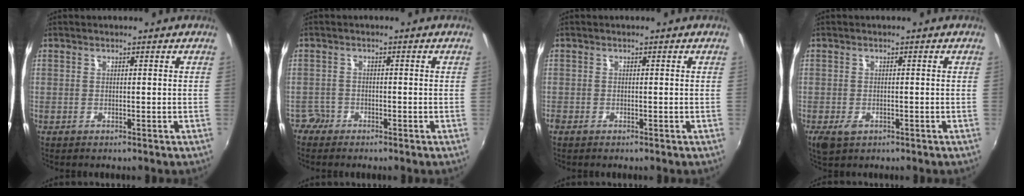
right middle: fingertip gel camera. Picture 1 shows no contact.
{"total": 2.4, "force": [-1.9, 1.4, -0.3], "torque": [0.002, 0.002, -0.041]}
{"total": 0.7, "force": [-0.6, 0.3, 0.1], "torque": [-0.004, -0.005, -0.015]}
{"total": 3.1, "force": [-1.7, 1.9, 1.8], "torque": [-0.036, -0.011, -0.026]}